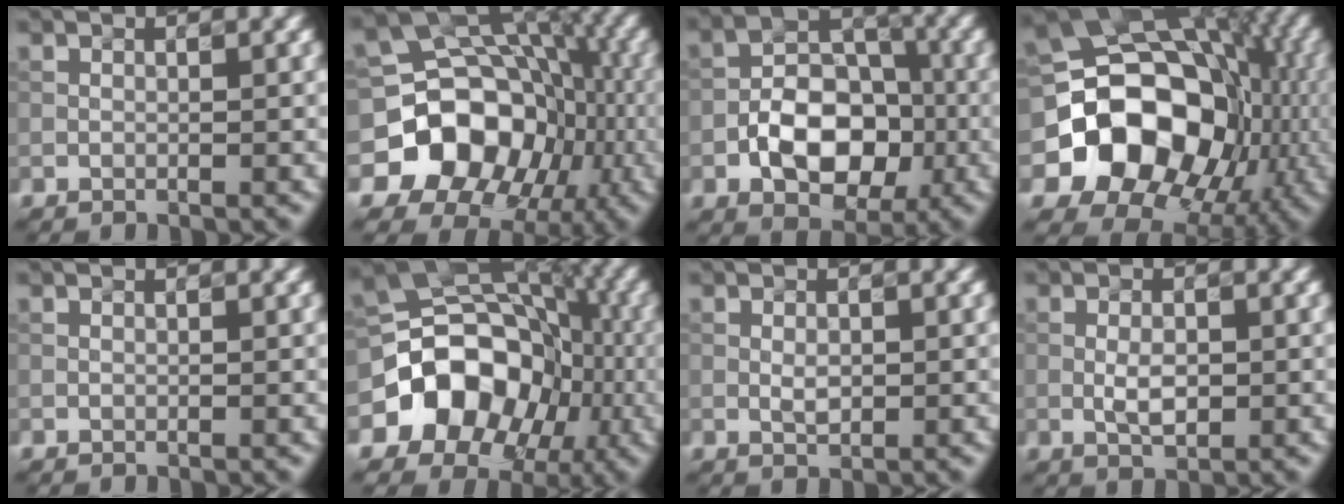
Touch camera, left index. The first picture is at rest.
{"total": 14.1, "force": [-4.5, 11.7, 6.6], "torque": [-0.099, 0.011, -0.105]}
{"total": 7.4, "force": [-2.4, 4.8, 5.1], "torque": [-0.074, 0.005, -0.041]}
{"total": 14.7, "force": [-3.0, 11.6, 8.6], "torque": [-0.111, -0.007, -0.059]}
{"total": 0.0}
{"total": 10.6, "force": [-3.1, 8.2, 5.9], "torque": [-0.084, 0.004, -0.060]}
{"total": 1.3, "force": [0.0, 0.8, 1.0], "torque": [-0.020, -0.001, 0.001]}
{"total": 2.3, "force": [-0.3, 1.2, 2.0], "torque": [-0.038, -0.001, -0.004]}